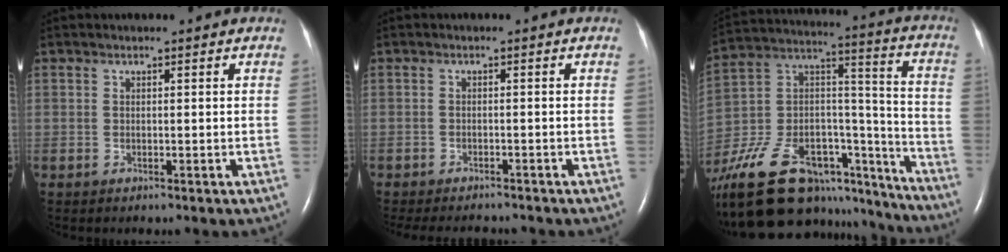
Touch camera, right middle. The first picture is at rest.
{"total": 6.7, "force": [-6.2, 1.3, 2.1], "torque": [-0.027, -0.007, -0.083]}
{"total": 34.2, "force": [-25.7, 14.1, 17.8], "torque": [-0.342, 0.004, -0.390]}